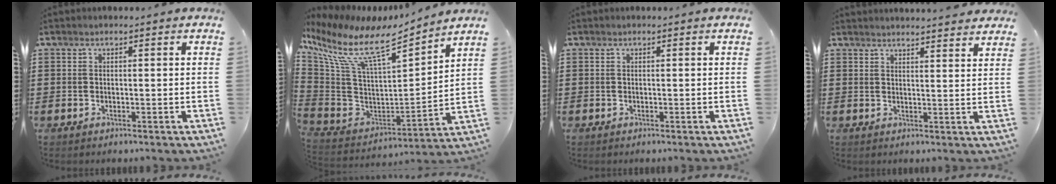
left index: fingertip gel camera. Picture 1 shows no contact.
{"total": 11.3, "force": [7.7, 3.0, 7.7], "torque": [-0.184, -0.059, 0.130]}
{"total": 0.0}
{"total": 2.7, "force": [2.6, -0.5, 0.1], "torque": [-0.010, -0.014, 0.050]}